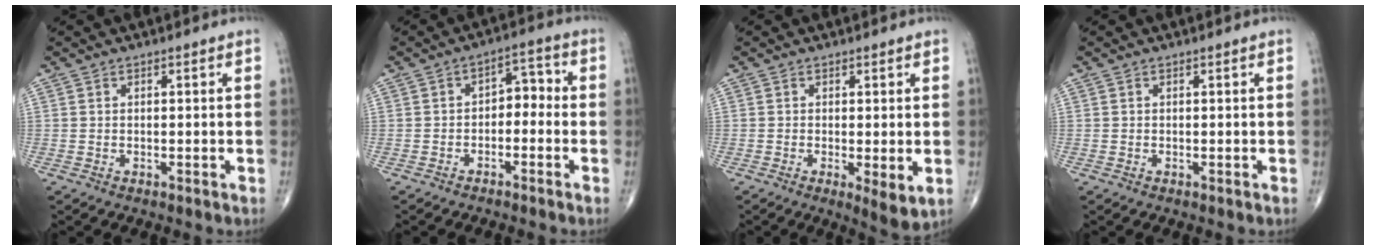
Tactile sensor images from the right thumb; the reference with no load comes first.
{"total": 5.1, "force": [-1.3, 3.3, 3.7], "torque": [-0.032, 0.038, -0.032]}
{"total": 4.6, "force": [-0.7, 1.3, 4.3], "torque": [-0.071, -0.017, -0.013]}
{"total": 0.0}